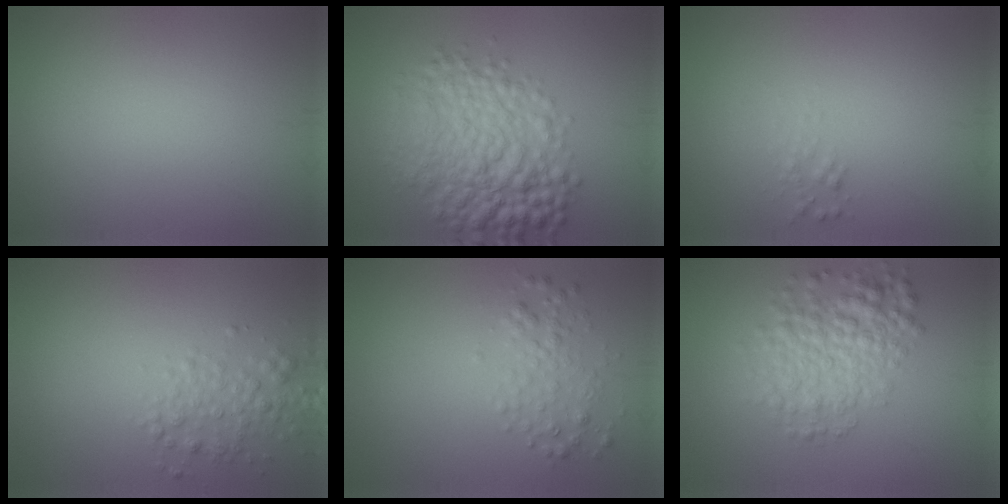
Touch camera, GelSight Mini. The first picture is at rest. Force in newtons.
{"total": 7.5, "press": 7.5, "slide": 0.1}
{"total": 0.8, "press": 0.8, "slide": 0.0}
{"total": 2.5, "press": 2.5, "slide": 0.1}
{"total": 2.0, "press": 2.0, "slide": 0.1}
{"total": 5.1, "press": 5.1, "slide": 0.1}